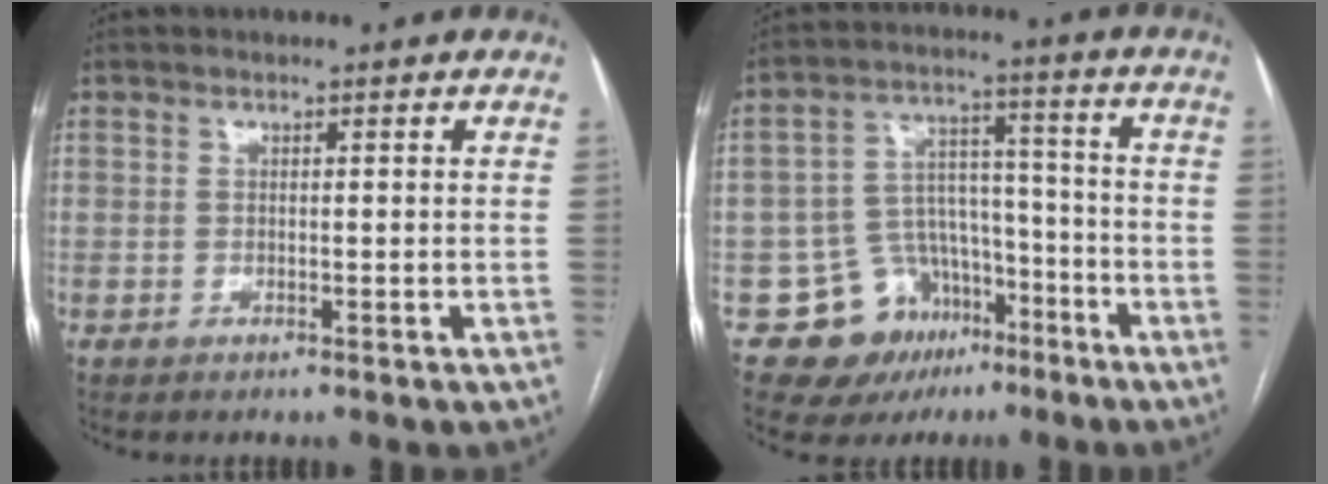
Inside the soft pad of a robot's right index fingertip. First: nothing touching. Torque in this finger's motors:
{"motor_torque": [-0.25, -0.09, -0.56, -0.15]}